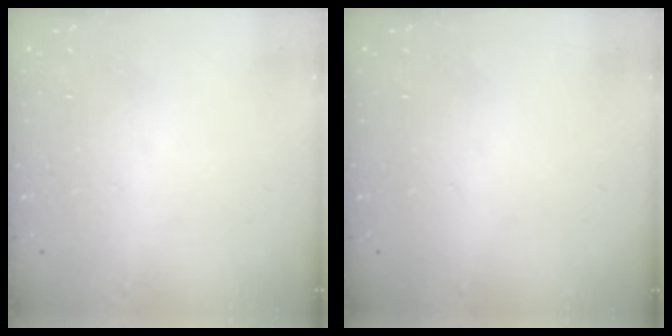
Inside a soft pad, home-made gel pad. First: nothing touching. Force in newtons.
{"total": 0.0}